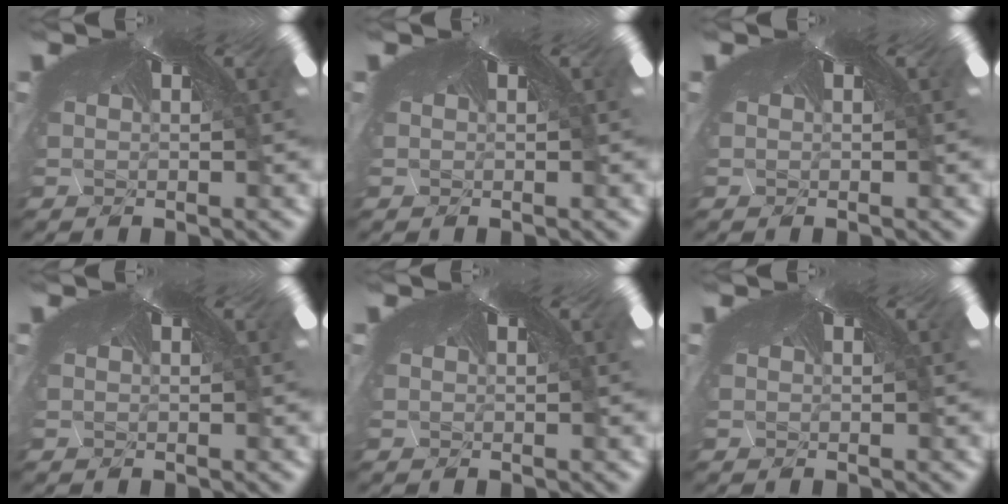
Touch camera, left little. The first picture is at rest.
{"total": 0.0}
{"total": 0.0}
{"total": 0.0}
{"total": 0.0}
{"total": 0.0}